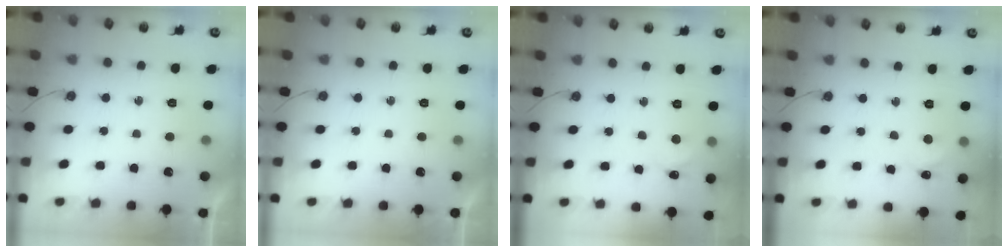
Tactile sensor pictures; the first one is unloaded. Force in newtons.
{"total": 0.0}
{"total": 2.4, "press": 2.4, "slide": 0.3}
{"total": 2.4, "press": 2.4, "slide": 0.3}